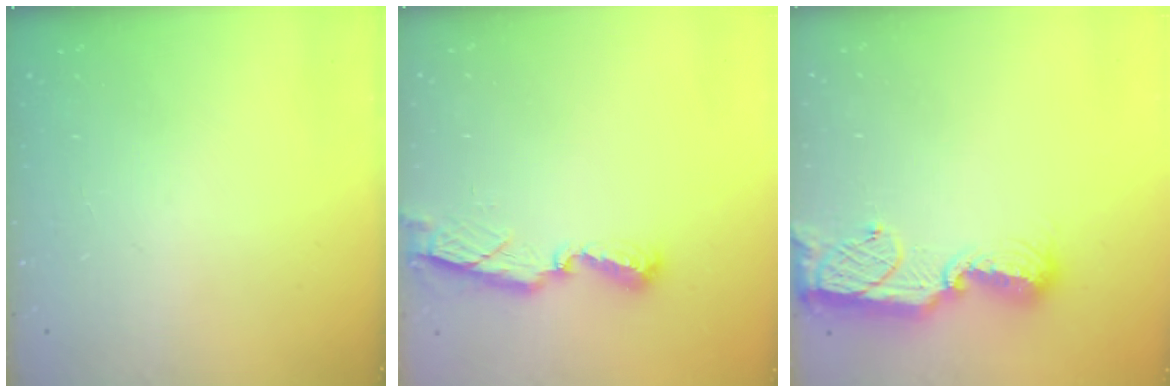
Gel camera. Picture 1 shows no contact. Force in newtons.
{"total": 7.7, "press": 7.7, "slide": 0.2}
{"total": 11.5, "press": 11.4, "slide": 1.2}